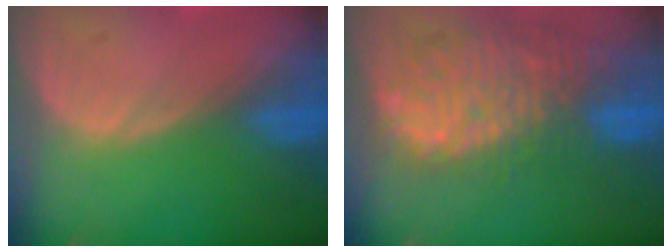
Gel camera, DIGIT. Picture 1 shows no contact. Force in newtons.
{"total": 11.5, "press": 10.5, "slide": 4.8}